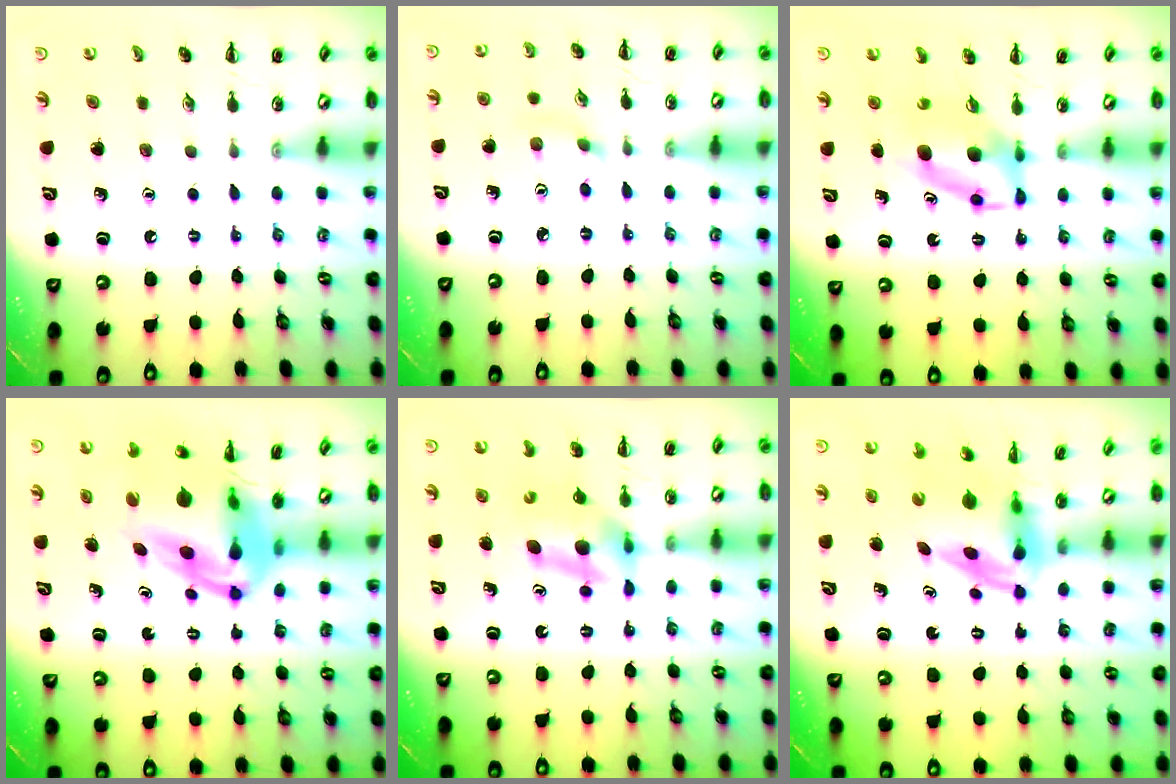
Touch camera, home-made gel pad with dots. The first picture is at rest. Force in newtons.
{"total": 2.3, "press": 2.1, "slide": 0.9}
{"total": 6.5, "press": 6.5, "slide": 1.1}
{"total": 10.6, "press": 10.0, "slide": 3.4}
{"total": 5.8, "press": 5.8, "slide": 0.7}
{"total": 3.7, "press": 3.6, "slide": 1.0}